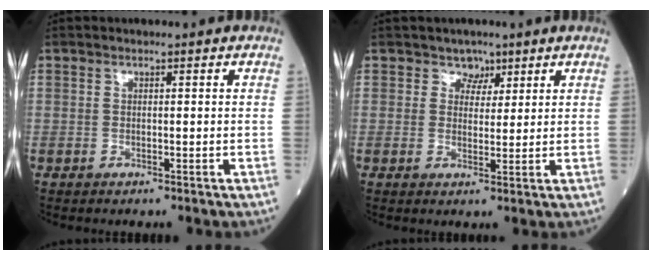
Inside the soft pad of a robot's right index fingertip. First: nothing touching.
{"total": 2.7, "force": [1.8, 2.0, 0.3], "torque": [0.005, 0.001, 0.023]}